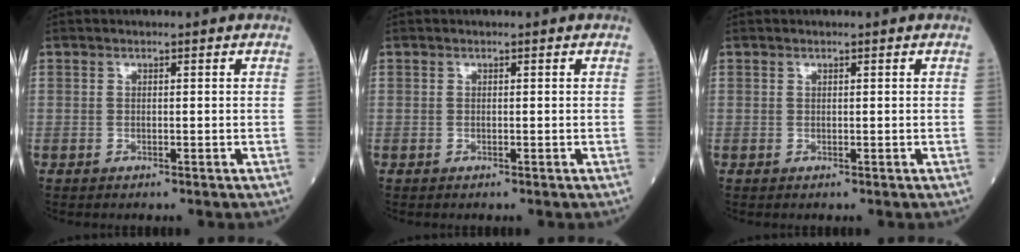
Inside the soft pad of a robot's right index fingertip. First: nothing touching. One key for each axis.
{"total": 0.0}
{"total": 0.0}